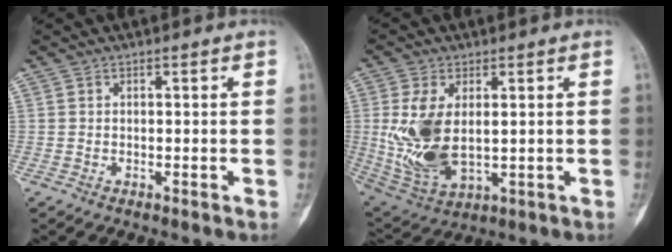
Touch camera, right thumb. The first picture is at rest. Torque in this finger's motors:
{"motor_torque": [-0.03, 0.75, 0.86, 0.67, 0.27]}